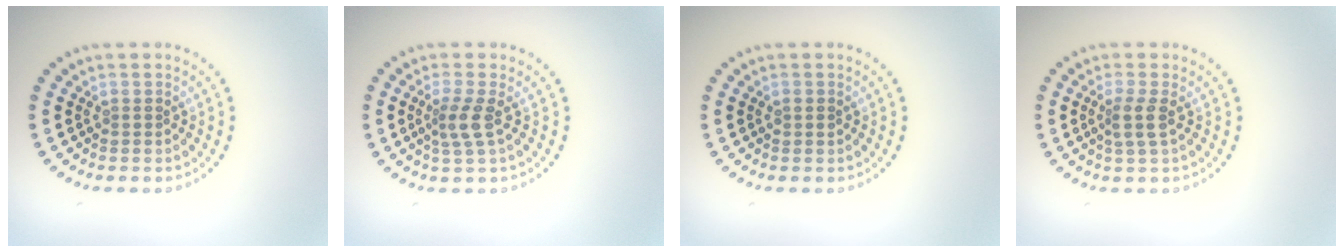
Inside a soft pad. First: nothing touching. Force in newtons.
{"total": 2.4, "press": 1.9, "slide": 1.6}
{"total": 1.0, "press": 1.0, "slide": 0.1}
{"total": 1.9, "press": 1.6, "slide": 1.0}